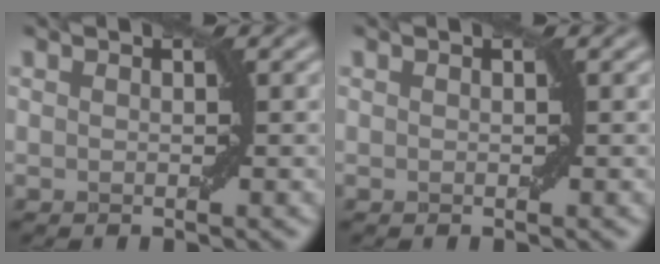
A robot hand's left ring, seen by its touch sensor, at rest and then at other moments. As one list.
[{"total": 0.0}]